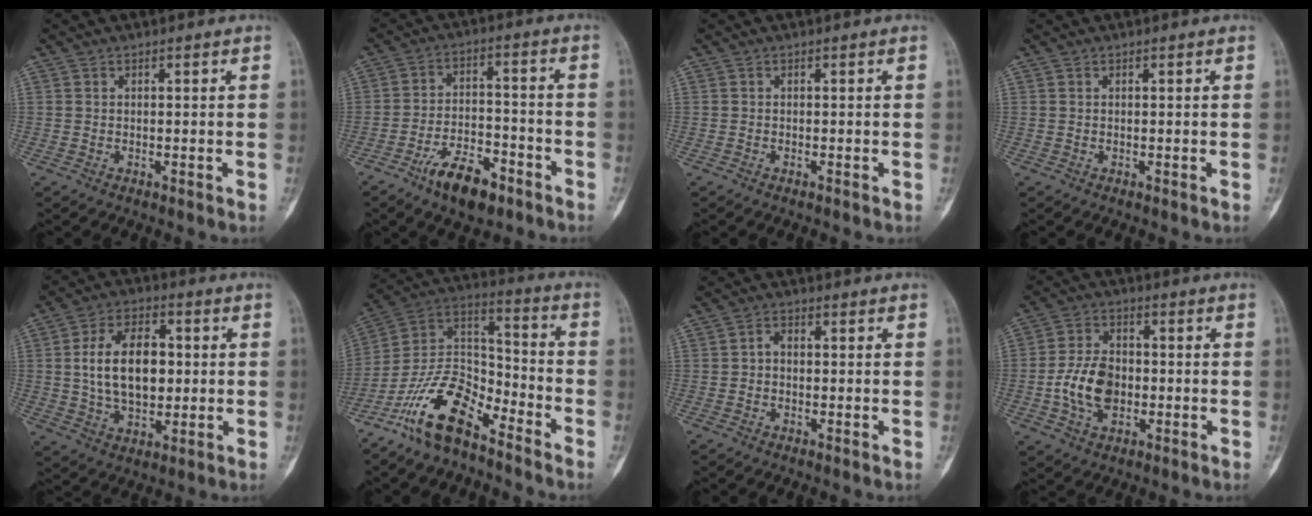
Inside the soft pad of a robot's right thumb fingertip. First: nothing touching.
{"total": 10.6, "force": [-6.8, 4.7, 6.7], "torque": [-0.097, 0.043, -0.117]}
{"total": 0.0}
{"total": 0.0}
{"total": 14.1, "force": [1.0, 8.6, 11.1], "torque": [-0.169, 0.008, 0.018]}
{"total": 15.7, "force": [-10.7, 6.8, 9.3], "torque": [-0.156, 0.087, -0.210]}
{"total": 2.0, "force": [-0.2, 1.5, 1.3], "torque": [-0.011, 0.010, -0.011]}
{"total": 10.1, "force": [-1.8, 6.8, 7.2], "torque": [-0.123, 0.014, -0.036]}